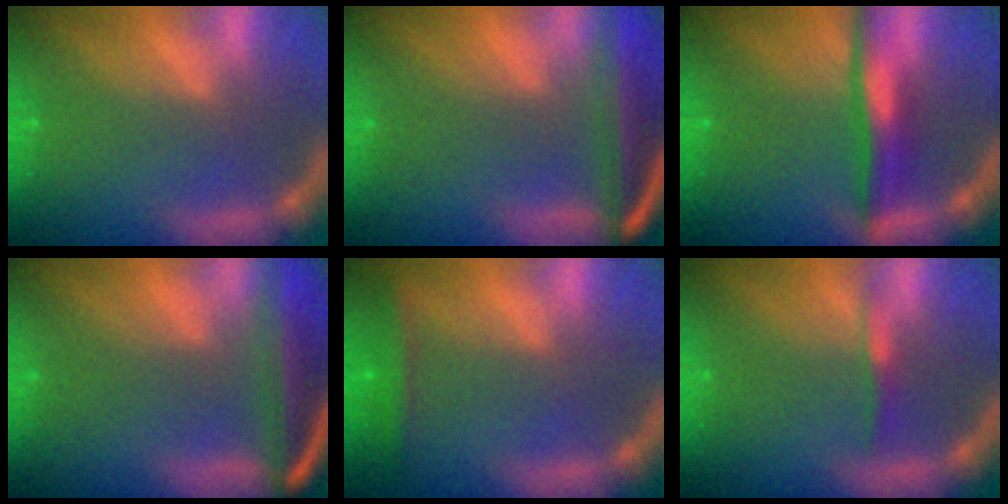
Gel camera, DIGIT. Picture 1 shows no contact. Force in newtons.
{"total": 10.0}
{"total": 4.5}
{"total": 10.0}
{"total": 2.4}
{"total": 1.4}